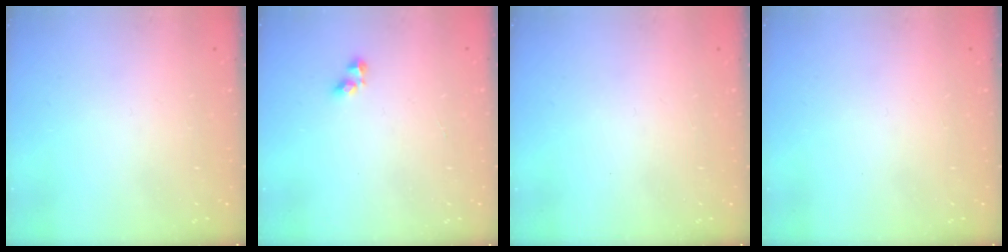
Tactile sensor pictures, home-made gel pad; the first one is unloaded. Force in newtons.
{"total": 3.7, "press": 3.7, "slide": 0.6}
{"total": 0.0}
{"total": 0.0}